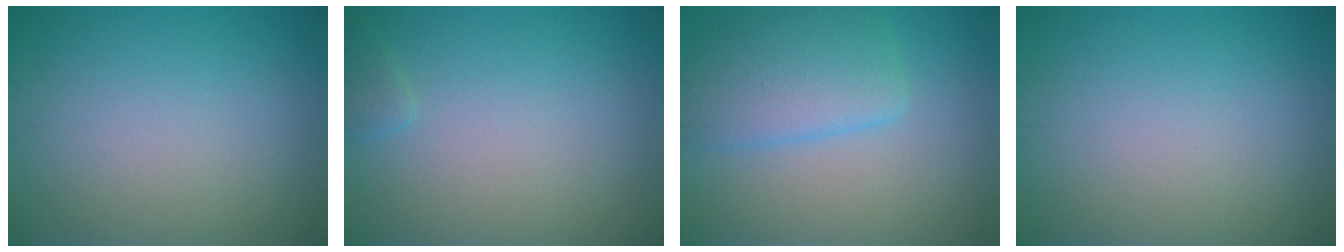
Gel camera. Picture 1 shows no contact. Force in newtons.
{"total": 0.9, "press": 0.9, "slide": 0.1}
{"total": 4.6, "press": 4.6, "slide": 0.3}
{"total": 0.0}